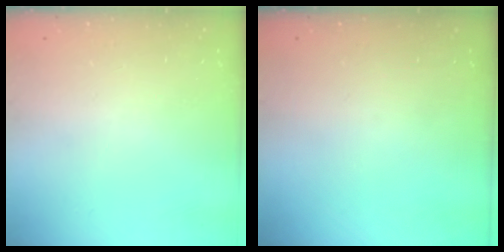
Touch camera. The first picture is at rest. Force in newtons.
{"total": 0.0}